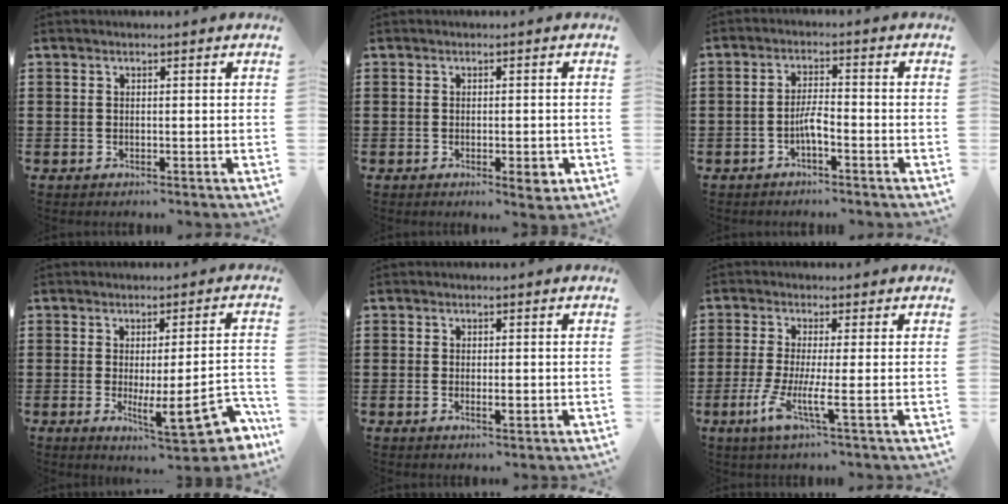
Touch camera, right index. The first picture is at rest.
{"total": 2.7, "force": [-0.9, 0.8, 2.5], "torque": [-0.039, 0.000, -0.014]}
{"total": 3.0, "force": [-1.6, 0.8, 2.5], "torque": [-0.053, 0.002, -0.032]}
{"total": 10.6, "force": [-3.4, 2.2, 9.7], "torque": [-0.136, -0.020, -0.056]}
{"total": 1.8, "force": [-0.3, 0.7, 1.7], "torque": [-0.030, 0.000, -0.005]}
{"total": 6.0, "force": [-1.8, 0.1, 5.7], "torque": [-0.128, -0.025, -0.037]}